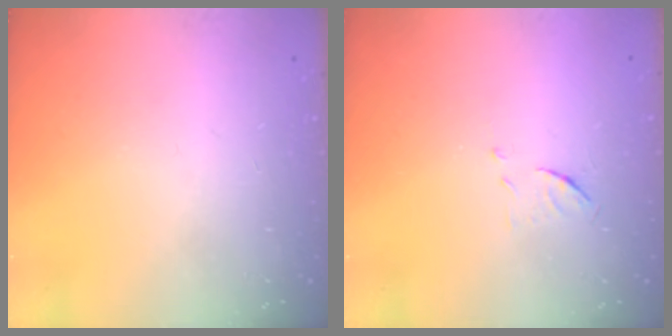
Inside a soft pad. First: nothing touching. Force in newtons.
{"total": 5.9, "press": 5.9, "slide": 0.5}